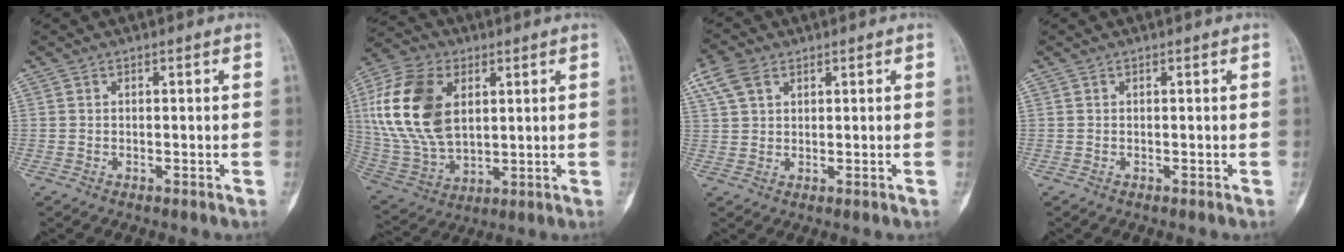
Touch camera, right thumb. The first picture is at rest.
{"total": 19.7, "force": [4.6, 12.2, 14.8], "torque": [-0.294, -0.007, 0.090]}
{"total": 5.9, "force": [3.0, 3.6, 3.5], "torque": [-0.074, 0.010, 0.064]}
{"total": 0.0}